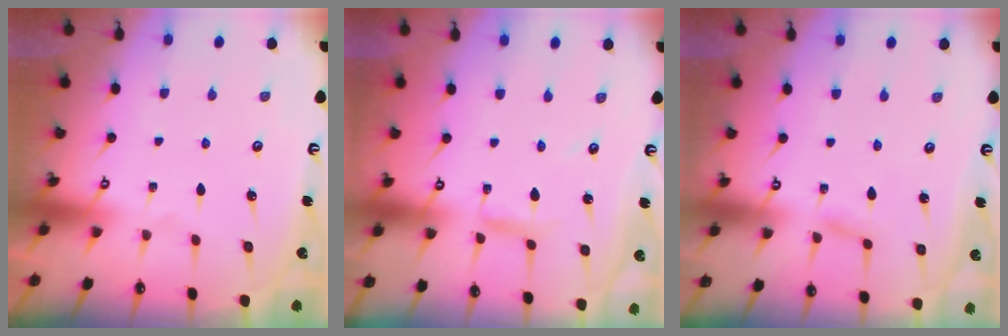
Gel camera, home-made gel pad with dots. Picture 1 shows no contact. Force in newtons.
{"total": 2.2, "press": 2.2, "slide": 0.2}
{"total": 3.7, "press": 3.7, "slide": 0.3}